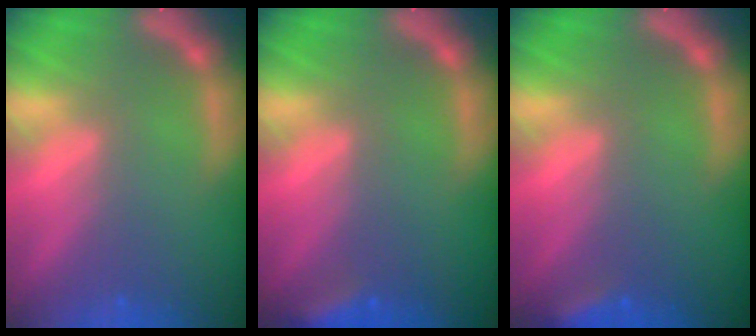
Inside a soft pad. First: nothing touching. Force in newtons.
{"total": 2.9}
{"total": 2.4}